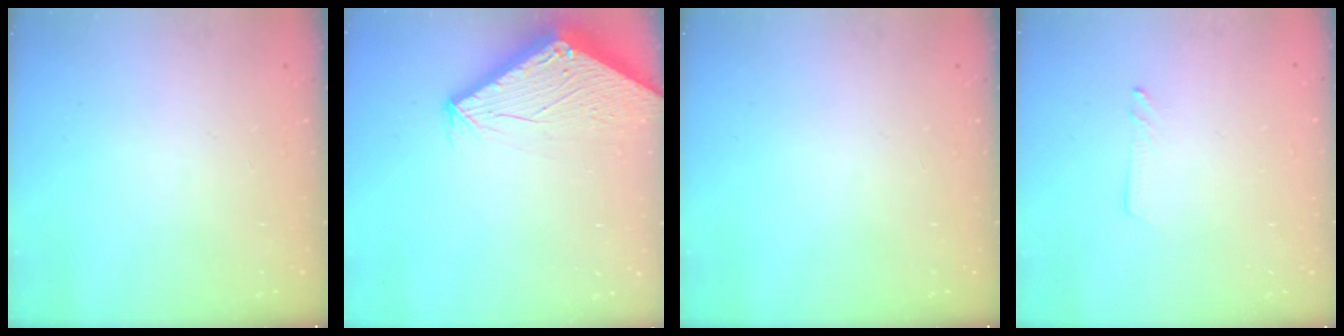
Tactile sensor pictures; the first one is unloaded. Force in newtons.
{"total": 2.9, "press": 2.9, "slide": 0.1}
{"total": 0.0}
{"total": 1.8, "press": 1.7, "slide": 0.0}